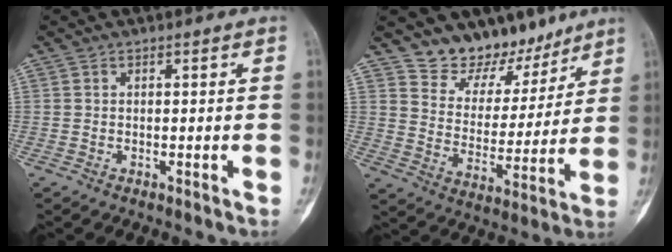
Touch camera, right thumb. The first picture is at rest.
{"total": 12.4, "force": [10.5, 6.2, 2.1], "torque": [0.015, -0.079, 0.181]}